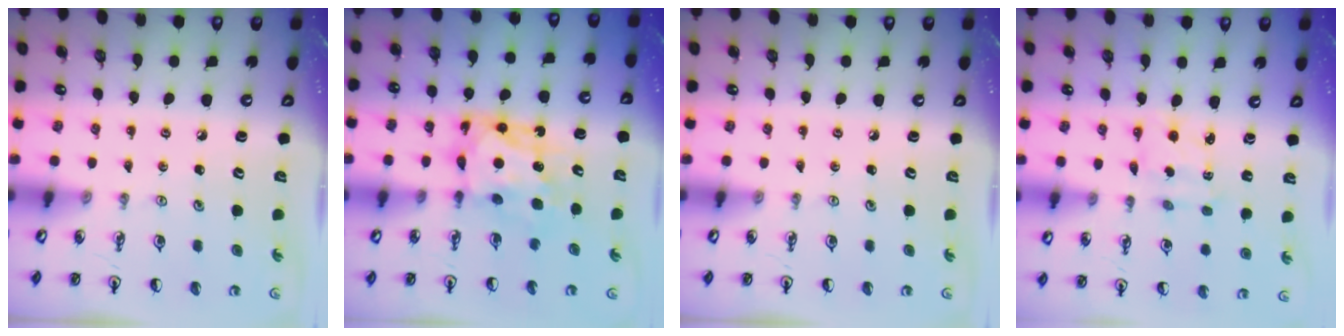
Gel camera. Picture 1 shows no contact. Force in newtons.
{"total": 7.6, "press": 7.6, "slide": 0.7}
{"total": 0.0}
{"total": 2.0, "press": 1.9, "slide": 0.8}